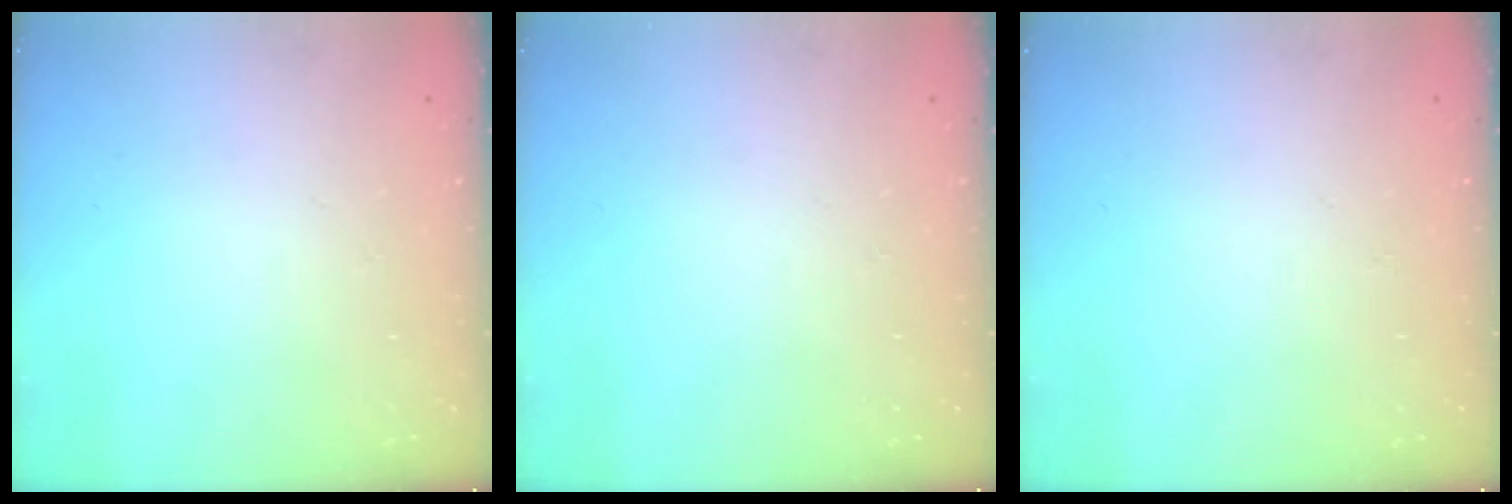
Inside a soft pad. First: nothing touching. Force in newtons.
{"total": 0.0}
{"total": 0.0}